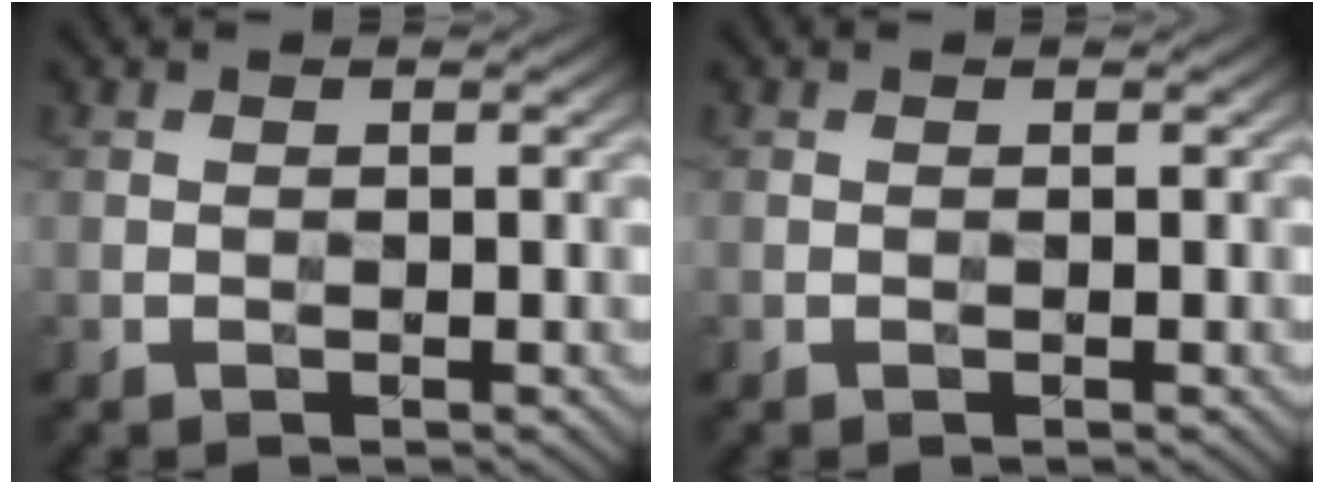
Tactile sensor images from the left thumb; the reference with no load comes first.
{"total": 0.0}